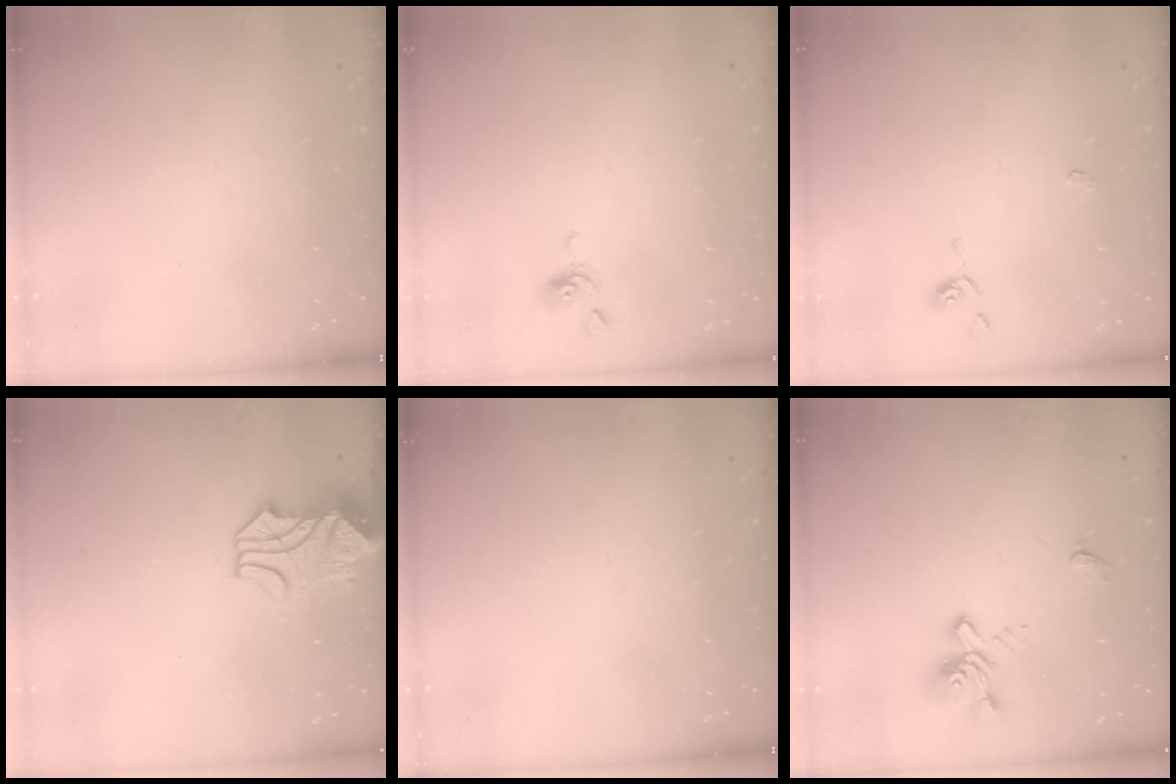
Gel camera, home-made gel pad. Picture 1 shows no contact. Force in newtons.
{"total": 1.3, "press": 1.2, "slide": 0.4}
{"total": 0.9, "press": 0.9, "slide": 0.4}
{"total": 2.0, "press": 1.8, "slide": 1.0}
{"total": 0.0}
{"total": 2.4, "press": 2.1, "slide": 1.3}